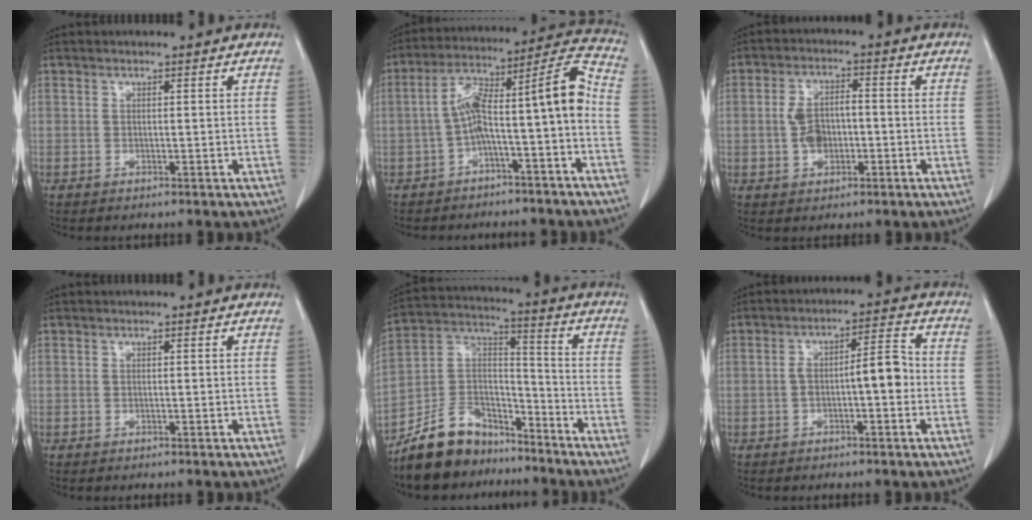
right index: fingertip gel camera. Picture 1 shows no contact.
{"total": 12.5, "force": [-3.4, 0.9, 12.0], "torque": [-0.187, 0.056, -0.054]}
{"total": 5.3, "force": [-0.9, 3.1, 4.2], "torque": [-0.083, 0.013, -0.015]}
{"total": 0.0}
{"total": 12.0, "force": [-9.9, 6.1, 3.1], "torque": [-0.070, 0.044, -0.179]}
{"total": 6.2, "force": [-1.1, 1.5, 5.9], "torque": [-0.095, 0.028, -0.017]}